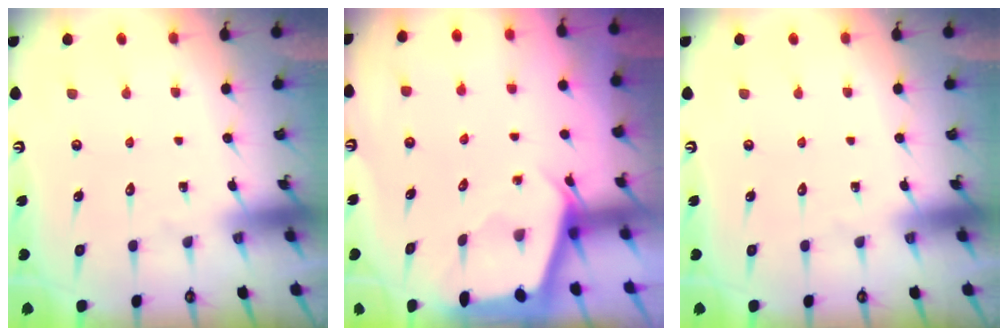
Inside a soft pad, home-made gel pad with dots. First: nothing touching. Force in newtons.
{"total": 2.0, "press": 2.0, "slide": 0.3}
{"total": 0.0}